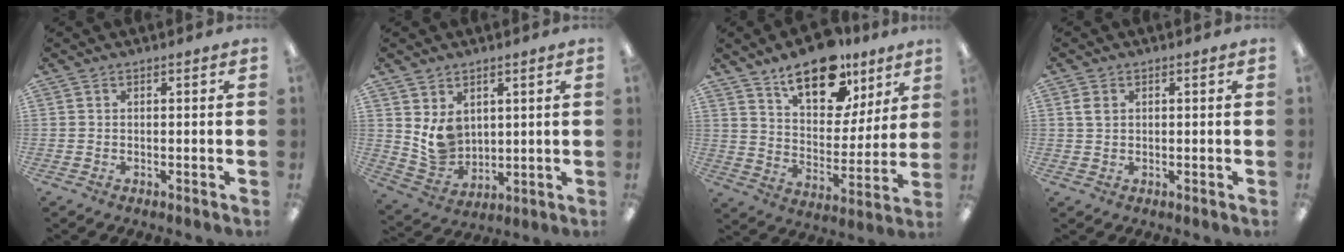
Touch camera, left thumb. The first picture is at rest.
{"total": 8.1, "force": [3.5, 6.3, 3.7], "torque": [-0.078, -0.019, 0.071]}
{"total": 17.6, "force": [12.1, 8.8, 9.2], "torque": [-0.135, -0.066, 0.209]}
{"total": 2.3, "force": [0.8, 1.6, 1.4], "torque": [-0.031, 0.006, 0.013]}